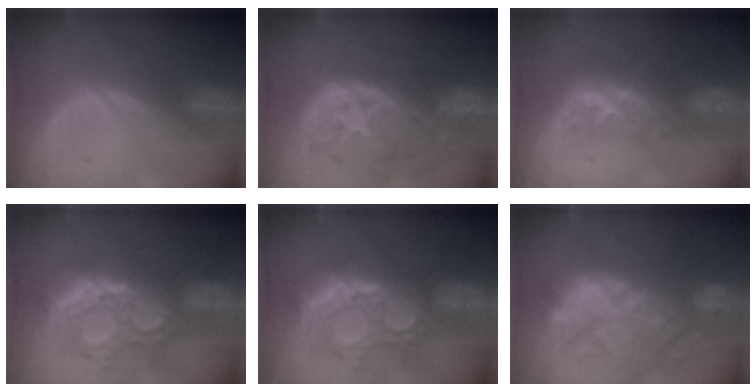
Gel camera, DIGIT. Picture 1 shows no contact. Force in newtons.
{"total": 13.3, "press": 11.1, "slide": 7.4}
{"total": 8.8, "press": 7.2, "slide": 4.9}
{"total": 12.1, "press": 10.8, "slide": 5.5}
{"total": 12.1, "press": 10.8, "slide": 5.5}
{"total": 12.5, "press": 12.0, "slide": 3.6}